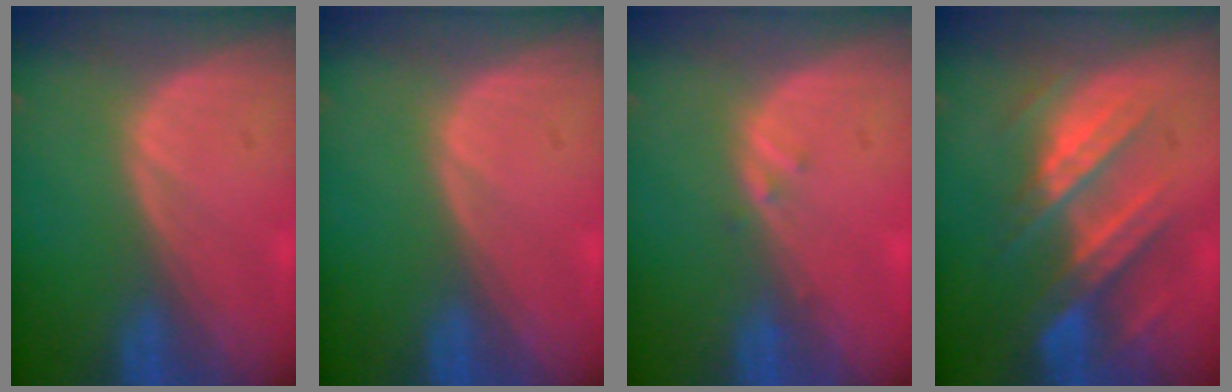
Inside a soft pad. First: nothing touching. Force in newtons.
{"total": 0.0}
{"total": 1.0, "press": 0.9, "slide": 0.5}
{"total": 8.9, "press": 7.8, "slide": 4.4}